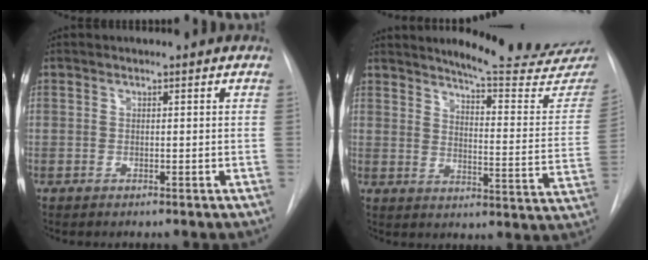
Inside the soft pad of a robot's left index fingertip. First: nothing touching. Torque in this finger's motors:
{"motor_torque": [0.95, -1.18, 0.12, 0.02]}